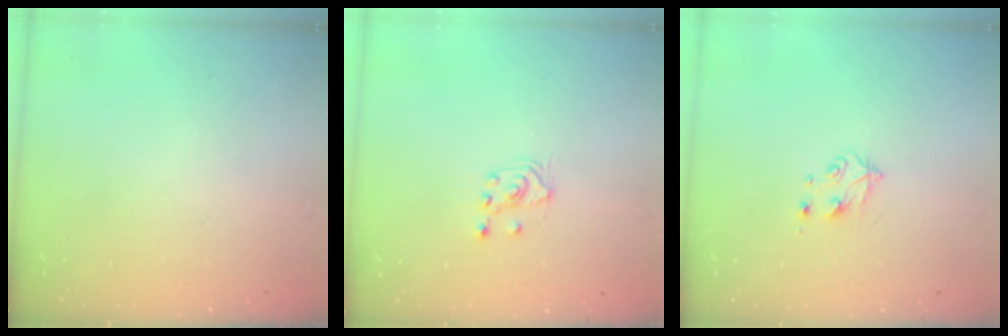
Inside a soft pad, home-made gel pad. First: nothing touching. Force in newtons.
{"total": 2.1, "press": 2.0, "slide": 0.8}
{"total": 4.7, "press": 4.6, "slide": 0.6}